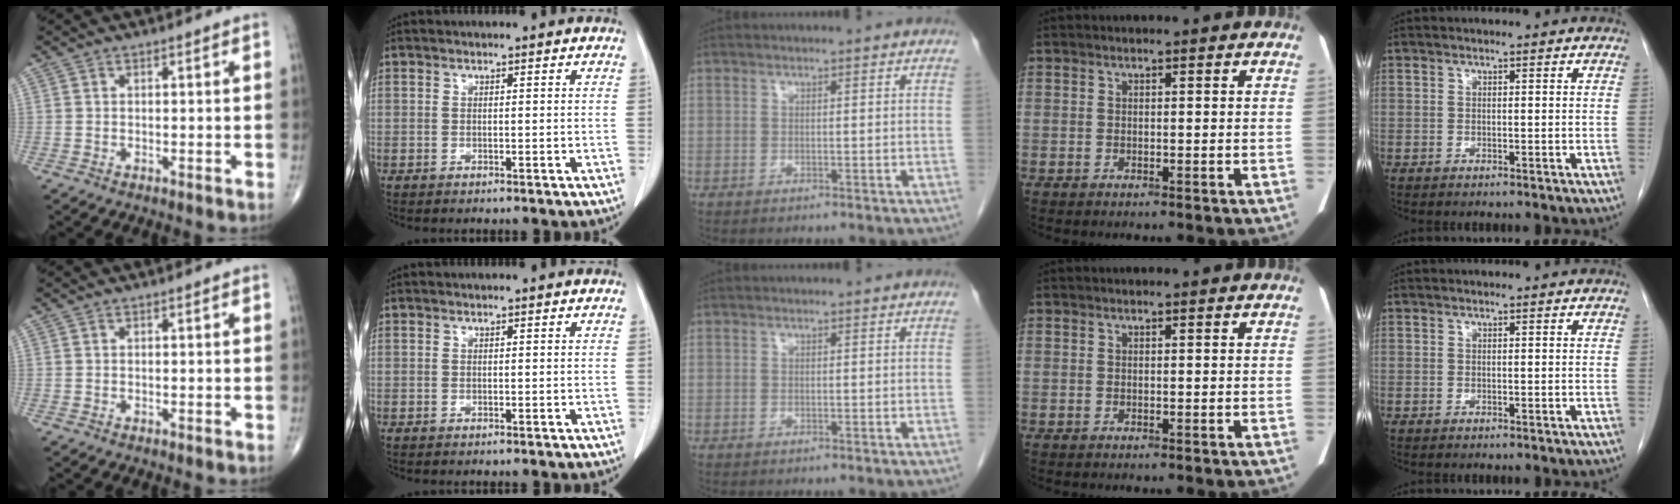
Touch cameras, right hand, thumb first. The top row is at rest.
{}